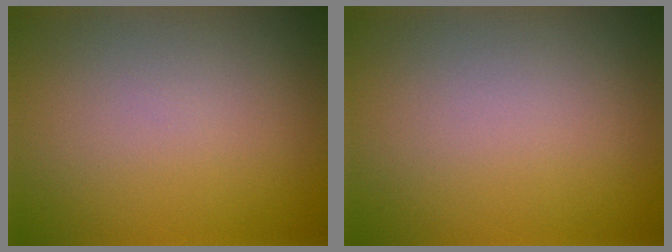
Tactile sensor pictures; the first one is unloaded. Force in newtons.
{"total": 0.0}